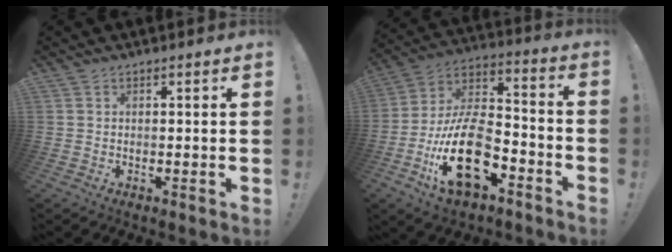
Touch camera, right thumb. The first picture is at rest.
{"total": 22.6, "force": [-9.2, 12.2, 16.7], "torque": [-0.323, 0.054, -0.147]}